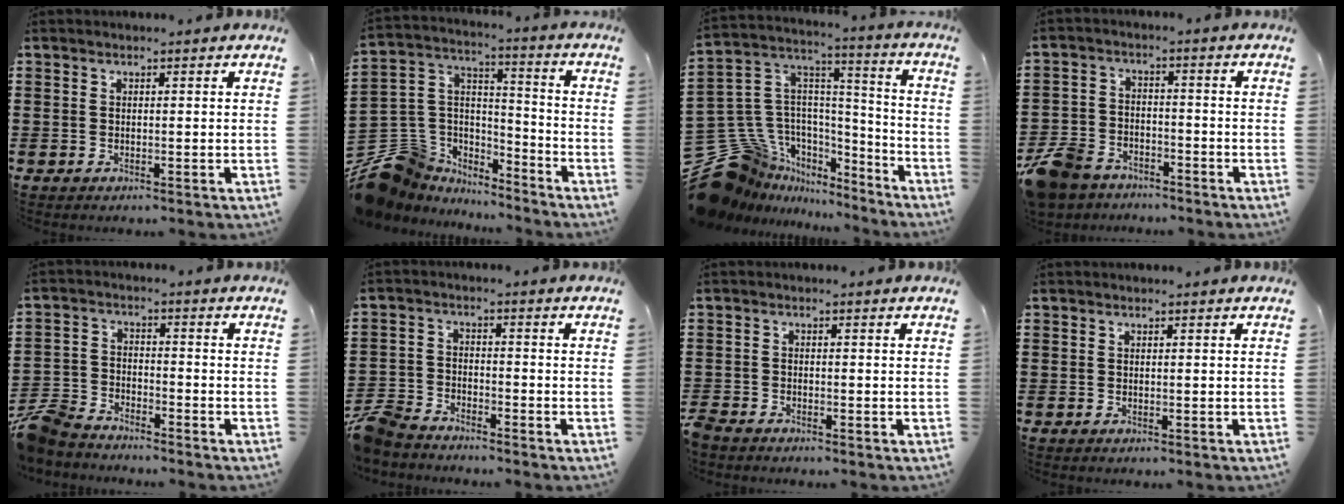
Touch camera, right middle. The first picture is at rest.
{"total": 10.0, "force": [-7.7, 6.4, 0.6], "torque": [-0.055, 0.014, -0.148]}
{"total": 12.9, "force": [-8.5, 9.4, 2.6], "torque": [-0.104, 0.005, -0.150]}
{"total": 7.6, "force": [-6.6, 3.1, 2.2], "torque": [-0.073, 0.010, -0.139]}
{"total": 6.4, "force": [-6.0, 1.8, 1.4], "torque": [-0.058, 0.003, -0.129]}
{"total": 5.7, "force": [-5.3, 1.6, 1.3], "torque": [-0.057, -0.002, -0.116]}
{"total": 1.6, "force": [-1.5, 0.4, 0.3], "torque": [-0.024, -0.004, -0.036]}
{"total": 0.0}